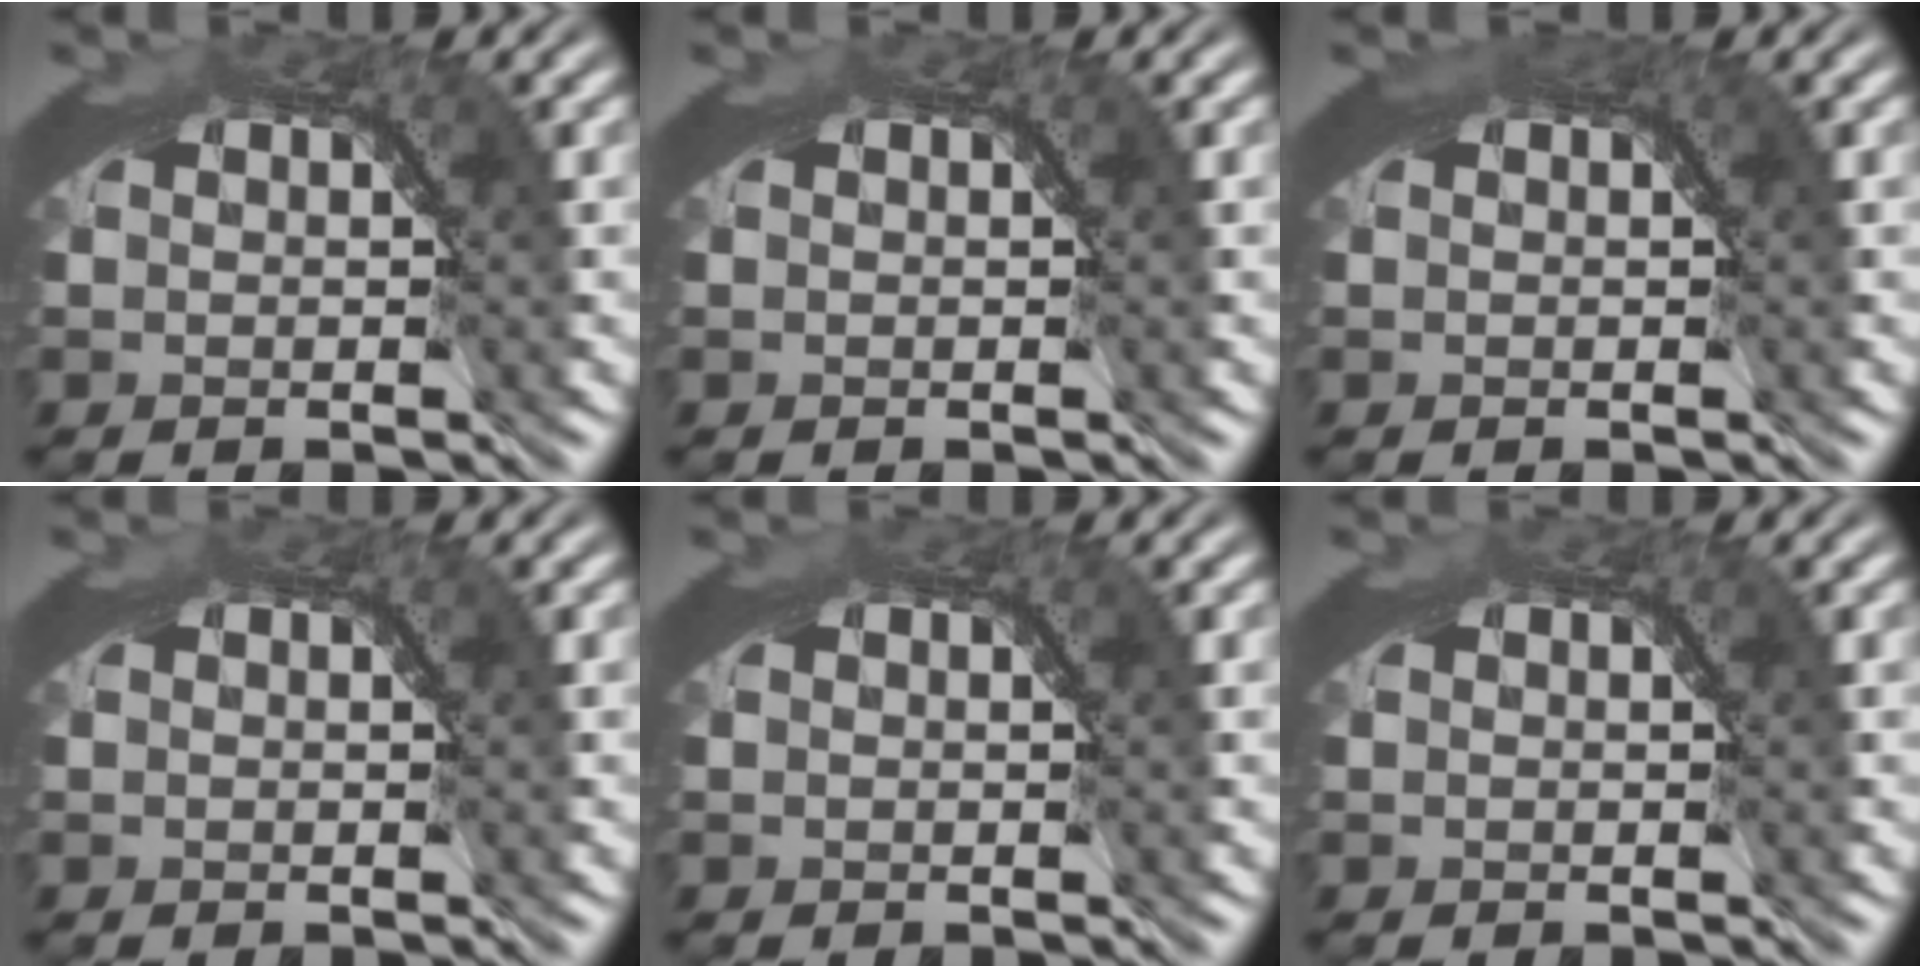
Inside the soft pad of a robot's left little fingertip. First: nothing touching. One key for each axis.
{"total": 0.0}
{"total": 0.9, "fx": 0.5, "fy": 0.2, "fz": 0.7, "tx": -0.006, "ty": 0.001, "tz": 0.006}
{"total": 0.0}
{"total": 0.0}
{"total": 0.0}